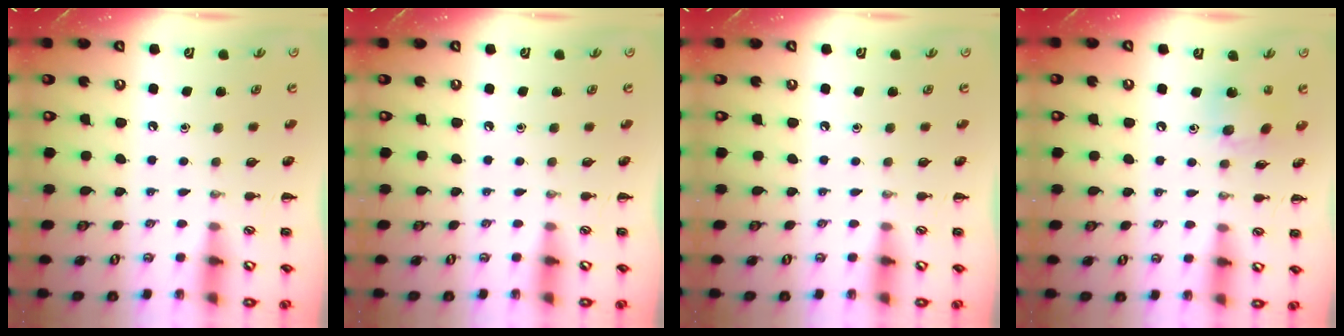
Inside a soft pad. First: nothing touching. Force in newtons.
{"total": 0.0}
{"total": 0.0}
{"total": 7.5, "press": 7.5, "slide": 0.6}